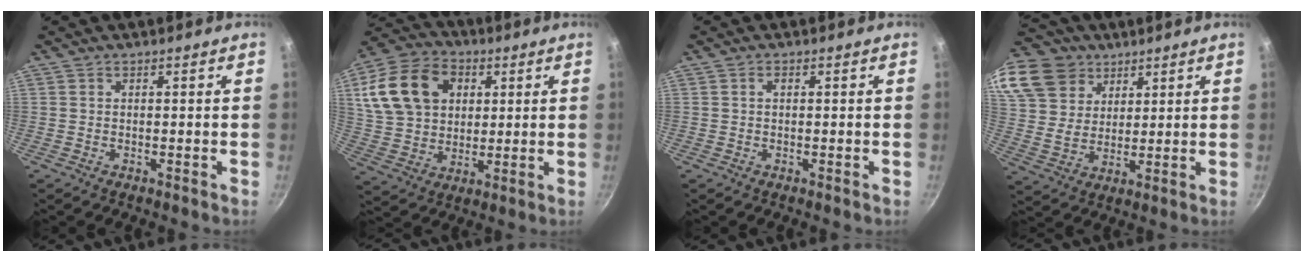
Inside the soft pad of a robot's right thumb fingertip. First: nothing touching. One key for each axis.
{"total": 18.0, "fx": 5.2, "fy": 13.4, "fz": 10.8, "tx": -0.184, "ty": 0.008, "tz": 0.092}
{"total": 0.7, "fx": 0.1, "fy": 0.4, "fz": 0.5, "tx": -0.009, "ty": 0.004, "tz": 0.002}
{"total": 21.1, "fx": 12.3, "fy": 15.0, "fz": 8.2, "tx": -0.188, "ty": 0.002, "tz": 0.236}